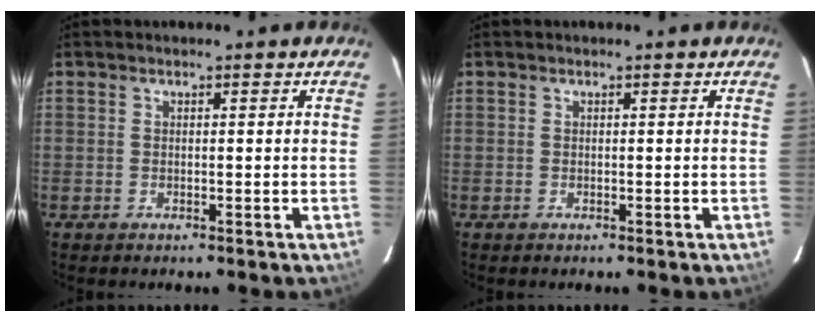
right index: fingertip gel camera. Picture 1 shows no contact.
{"total": 0.0}